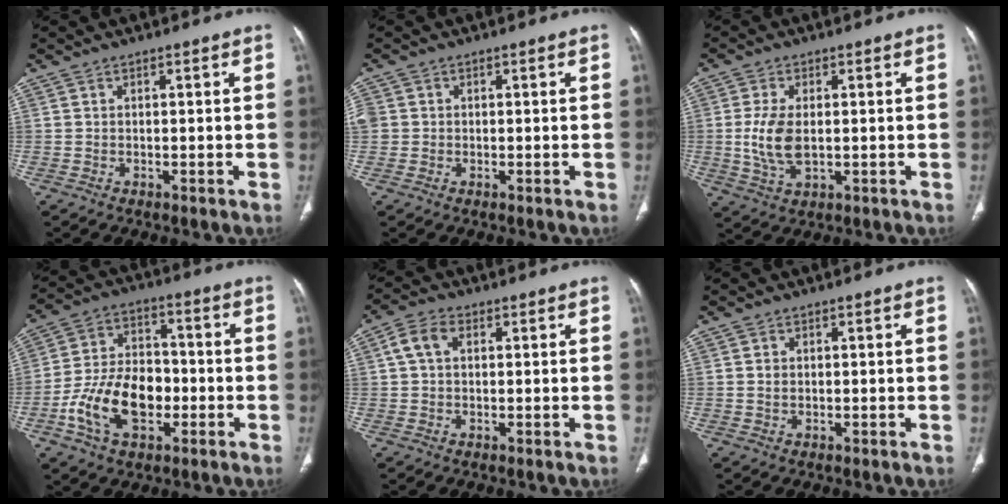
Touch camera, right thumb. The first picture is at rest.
{"total": 3.5, "force": [0.1, 3.3, 1.2], "torque": [-0.021, 0.012, 0.007]}
{"total": 8.7, "force": [0.0, 4.7, 7.3], "torque": [-0.151, -0.005, 0.007]}
{"total": 15.0, "force": [-4.5, 9.5, 10.6], "torque": [-0.177, 0.032, -0.082]}
{"total": 4.9, "force": [1.2, 3.2, 3.4], "torque": [-0.067, 0.014, 0.020]}
{"total": 1.2, "force": [0.2, 1.0, 0.7], "torque": [-0.007, 0.002, 0.008]}